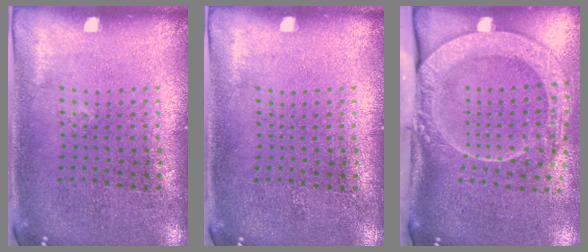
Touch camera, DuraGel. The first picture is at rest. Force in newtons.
{"total": 0.0}
{"total": 2.8, "press": 2.1, "slide": 1.9}